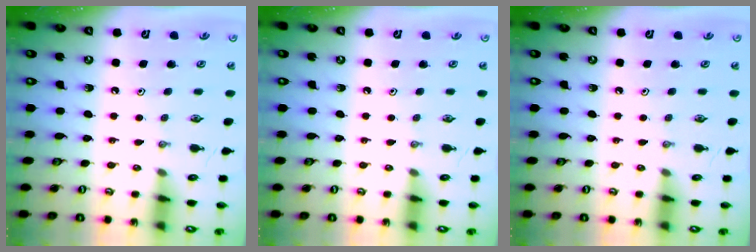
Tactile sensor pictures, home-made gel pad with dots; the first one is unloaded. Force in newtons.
{"total": 0.0}
{"total": 0.0}